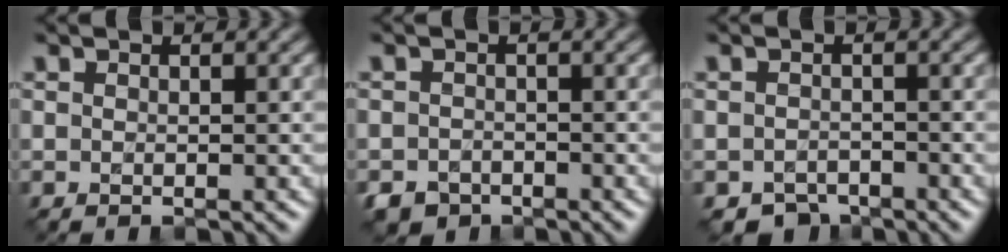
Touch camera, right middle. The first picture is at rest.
{"total": 2.8, "force": [-2.2, 1.7, 0.5], "torque": [-0.007, -0.010, -0.043]}
{"total": 2.5, "force": [-2.1, 1.3, 0.4], "torque": [-0.002, -0.008, -0.039]}